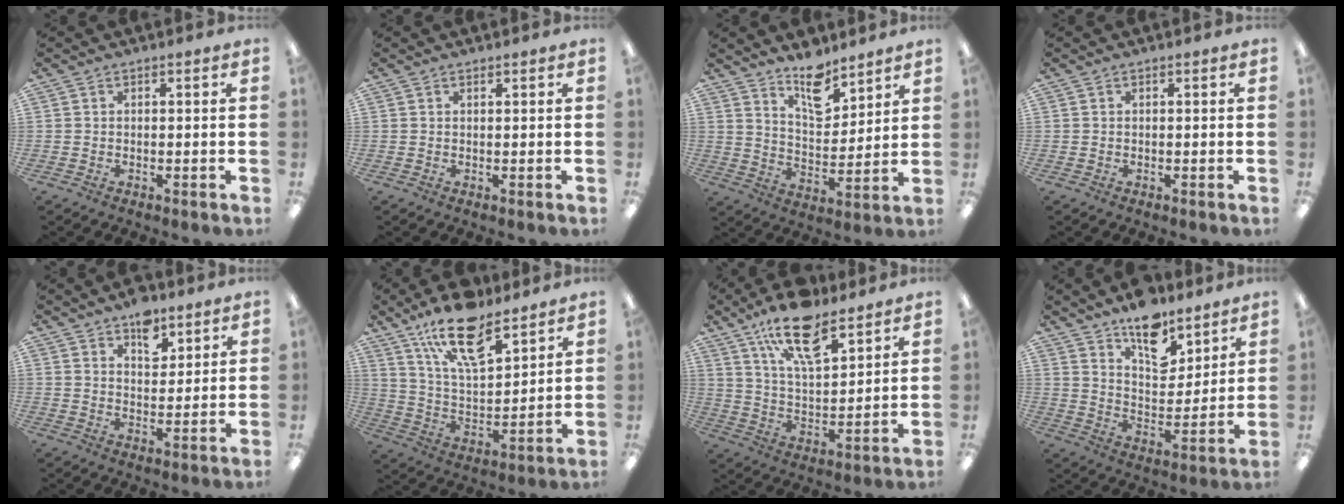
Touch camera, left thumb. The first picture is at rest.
{"total": 0.6, "force": [0.5, 0.1, 0.2], "torque": [-0.005, 0.002, 0.009]}
{"total": 10.8, "force": [8.8, 4.3, 4.6], "torque": [-0.060, -0.059, 0.156]}
{"total": 0.0}
{"total": 7.6, "force": [5.2, 4.3, 3.6], "torque": [-0.031, -0.028, 0.086]}
{"total": 18.4, "force": [12.4, 7.2, 11.5], "torque": [-0.200, -0.059, 0.213]}
{"total": 17.2, "force": [11.3, 7.0, 10.9], "torque": [-0.184, -0.047, 0.191]}
{"total": 13.1, "force": [9.9, 6.2, 6.0], "torque": [-0.077, -0.066, 0.175]}